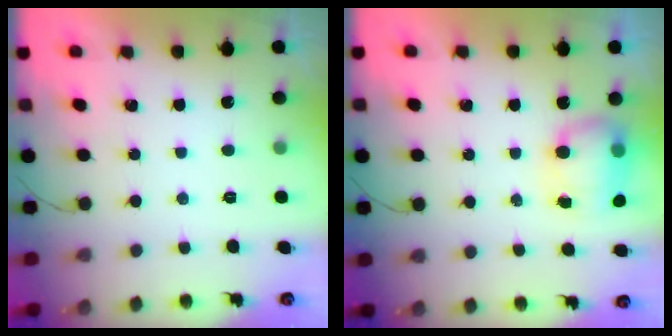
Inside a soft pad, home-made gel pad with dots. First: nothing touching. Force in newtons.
{"total": 7.9, "press": 7.8, "slide": 0.6}